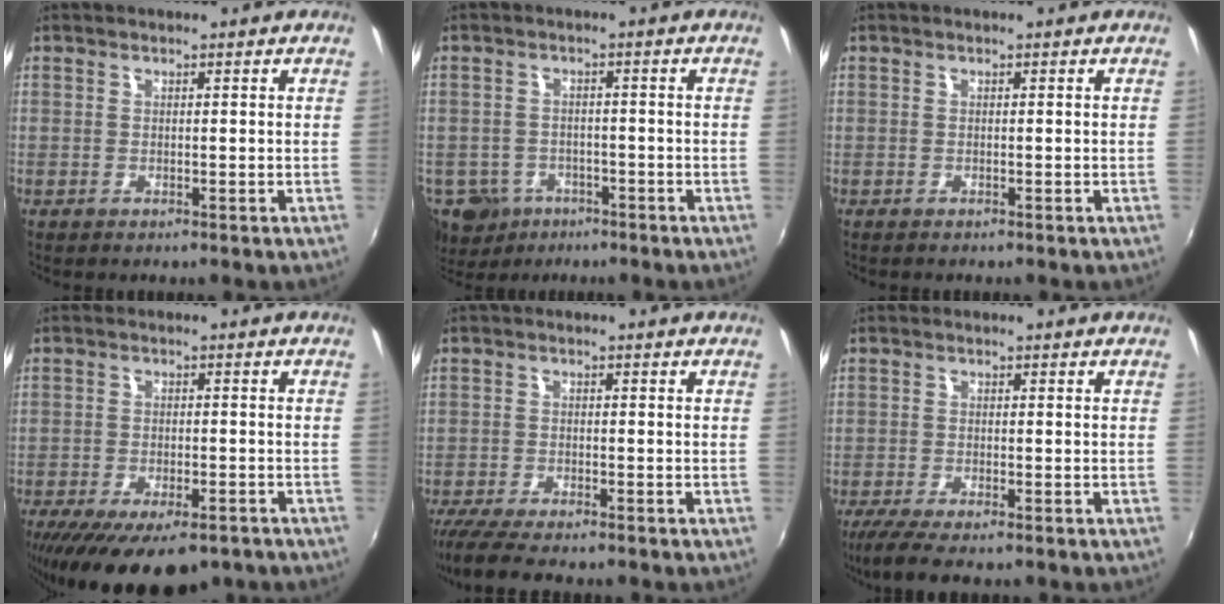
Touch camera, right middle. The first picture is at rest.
{"total": 8.8, "force": [-5.1, 6.6, 3.0], "torque": [-0.091, -0.007, -0.077]}
{"total": 0.0}
{"total": 16.6, "force": [-11.5, 6.4, 10.1], "torque": [-0.203, -0.048, -0.167]}
{"total": 8.0, "force": [-6.8, 1.0, 4.0], "torque": [-0.100, -0.031, -0.119]}
{"total": 6.0, "force": [-4.7, 0.8, 3.6], "torque": [-0.088, -0.028, -0.085]}